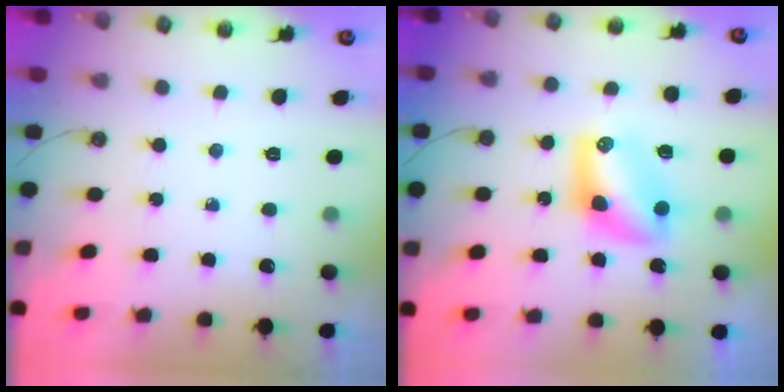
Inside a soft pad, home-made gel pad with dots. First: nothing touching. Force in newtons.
{"total": 8.5, "press": 8.5, "slide": 0.8}